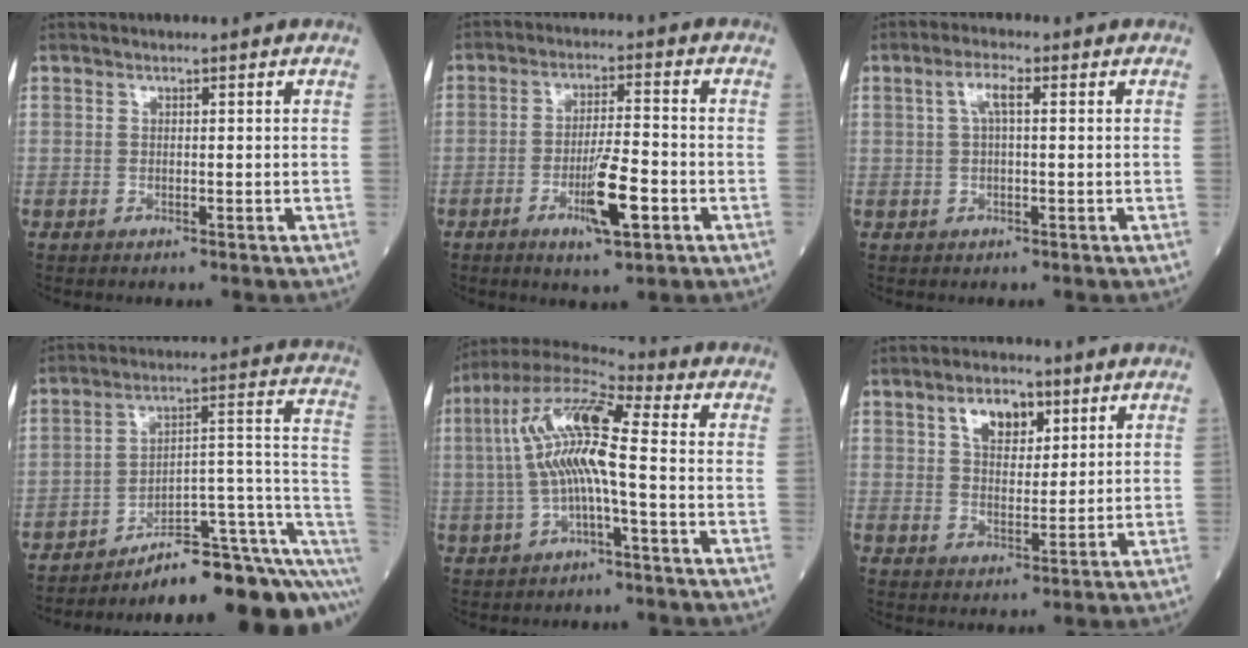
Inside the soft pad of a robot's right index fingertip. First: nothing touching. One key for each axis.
{"total": 7.8, "fx": -3.1, "fy": 1.0, "fz": 7.1, "tx": -0.126, "ty": -0.007, "tz": -0.052}
{"total": 3.1, "fx": 0.8, "fy": 0.7, "fz": 3.0, "tx": -0.063, "ty": 0.014, "tz": 0.016}
{"total": 18.5, "fx": -13.5, "fy": 2.9, "fz": 12.3, "tx": -0.088, "ty": 0.067, "tz": -0.189}
{"total": 12.5, "fx": 0.1, "fy": 1.7, "fz": 12.4, "tx": -0.251, "ty": 0.030, "tz": -0.006}
{"total": 6.2, "fx": 3.2, "fy": 3.3, "fz": 4.2, "tx": -0.073, "ty": 0.009, "tz": 0.055}